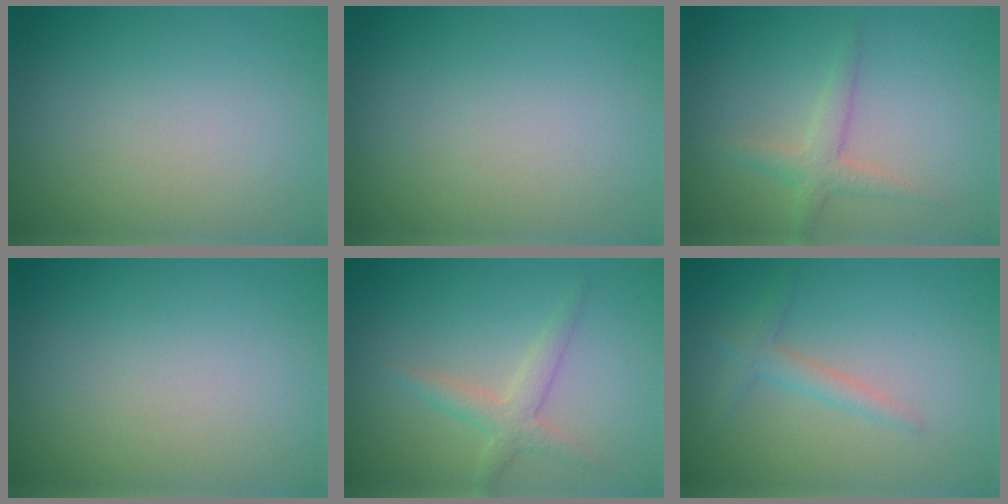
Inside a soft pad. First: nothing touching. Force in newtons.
{"total": 0.0}
{"total": 2.2, "press": 2.2, "slide": 0.1}
{"total": 0.0}
{"total": 2.2, "press": 2.2, "slide": 0.1}
{"total": 1.7, "press": 1.7, "slide": 0.1}